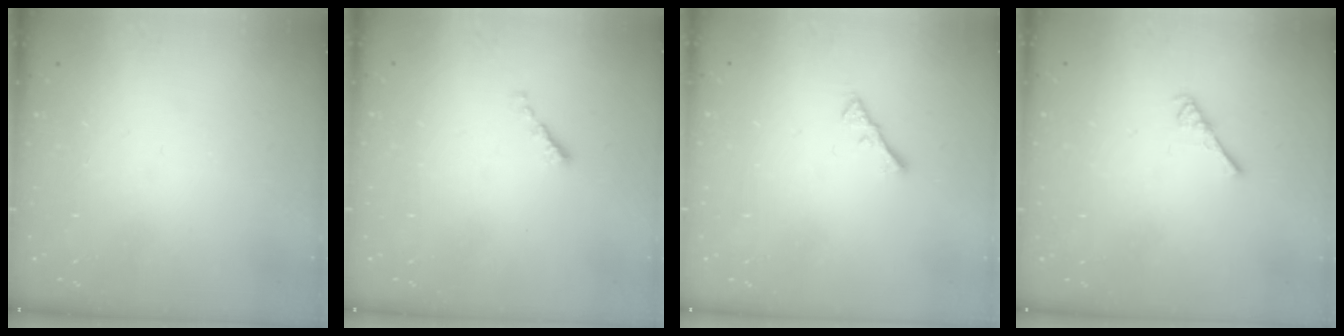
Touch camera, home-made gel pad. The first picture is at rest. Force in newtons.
{"total": 0.7, "press": 0.5, "slide": 0.4}
{"total": 2.3, "press": 2.2, "slide": 0.4}
{"total": 2.6, "press": 2.6, "slide": 0.5}